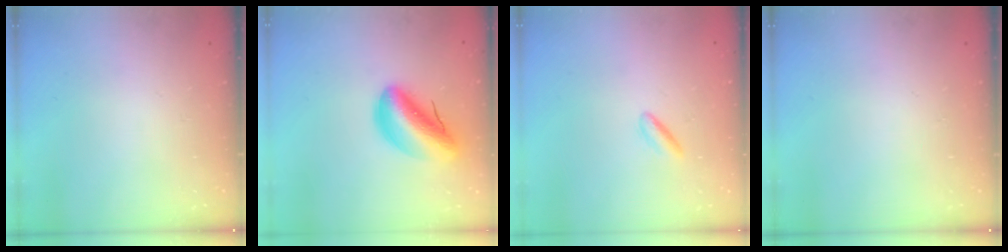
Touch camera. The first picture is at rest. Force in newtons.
{"total": 11.5, "press": 10.8, "slide": 3.7}
{"total": 1.8, "press": 1.6, "slide": 0.8}
{"total": 0.0}